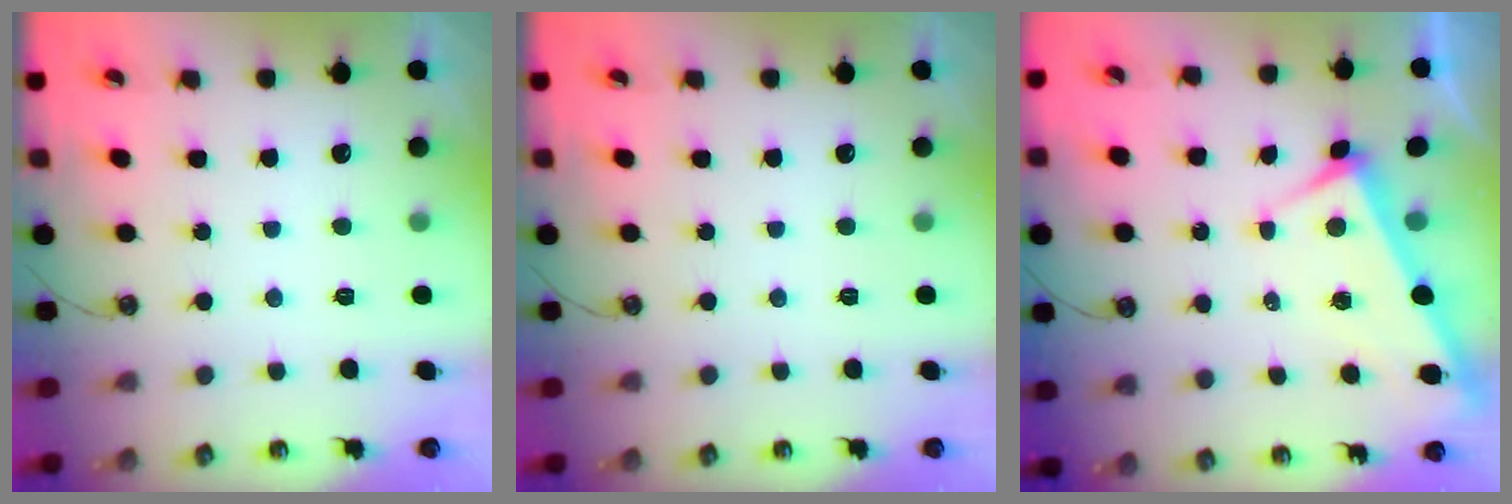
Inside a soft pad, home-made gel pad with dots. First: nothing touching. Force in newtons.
{"total": 0.0}
{"total": 3.8, "press": 3.8, "slide": 0.2}